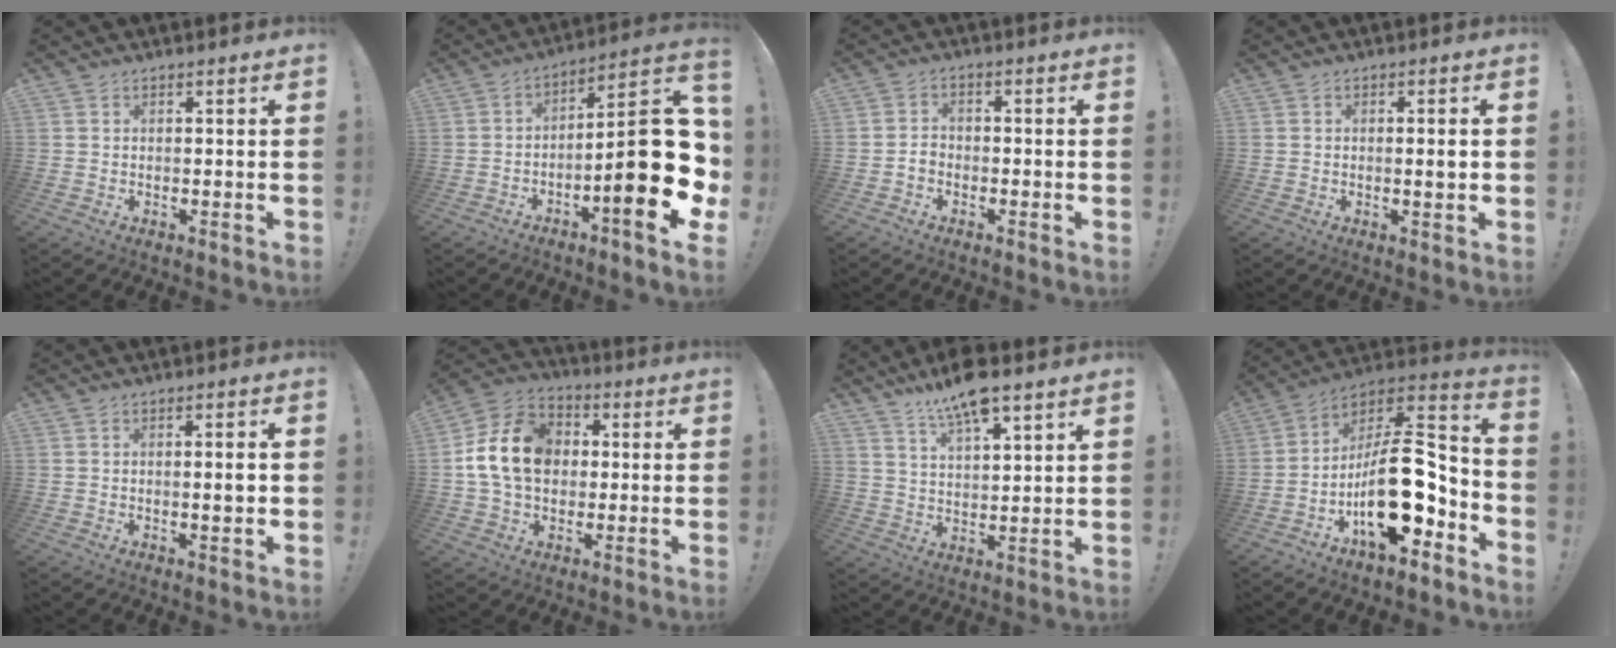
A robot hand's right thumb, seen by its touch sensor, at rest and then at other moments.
{"total": 23.4, "force": [-4.5, 6.5, 22.0], "torque": [-0.323, 0.028, -0.065]}
{"total": 2.9, "force": [-1.8, 1.9, 1.4], "torque": [-0.027, 0.014, -0.030]}
{"total": 2.6, "force": [-0.2, 0.2, 2.6], "torque": [-0.038, -0.003, -0.007]}
{"total": 3.2, "force": [-0.3, 0.4, 3.1], "torque": [-0.046, -0.001, -0.010]}
{"total": 17.2, "force": [1.7, 13.3, 10.8], "torque": [-0.190, 0.013, 0.038]}
{"total": 10.1, "force": [7.7, 2.3, 6.2], "torque": [-0.098, -0.047, 0.130]}
{"total": 22.6, "force": [-6.0, 10.6, 19.1], "torque": [-0.320, 0.032, -0.088]}